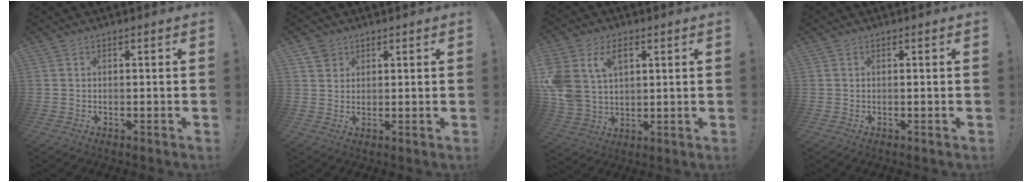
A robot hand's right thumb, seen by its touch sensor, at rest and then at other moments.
{"total": 3.4, "force": [2.3, 2.4, 0.4], "torque": [0.005, -0.013, 0.040]}
{"total": 13.3, "force": [5.5, 9.5, 7.4], "torque": [-0.145, -0.022, 0.107]}
{"total": 0.0}